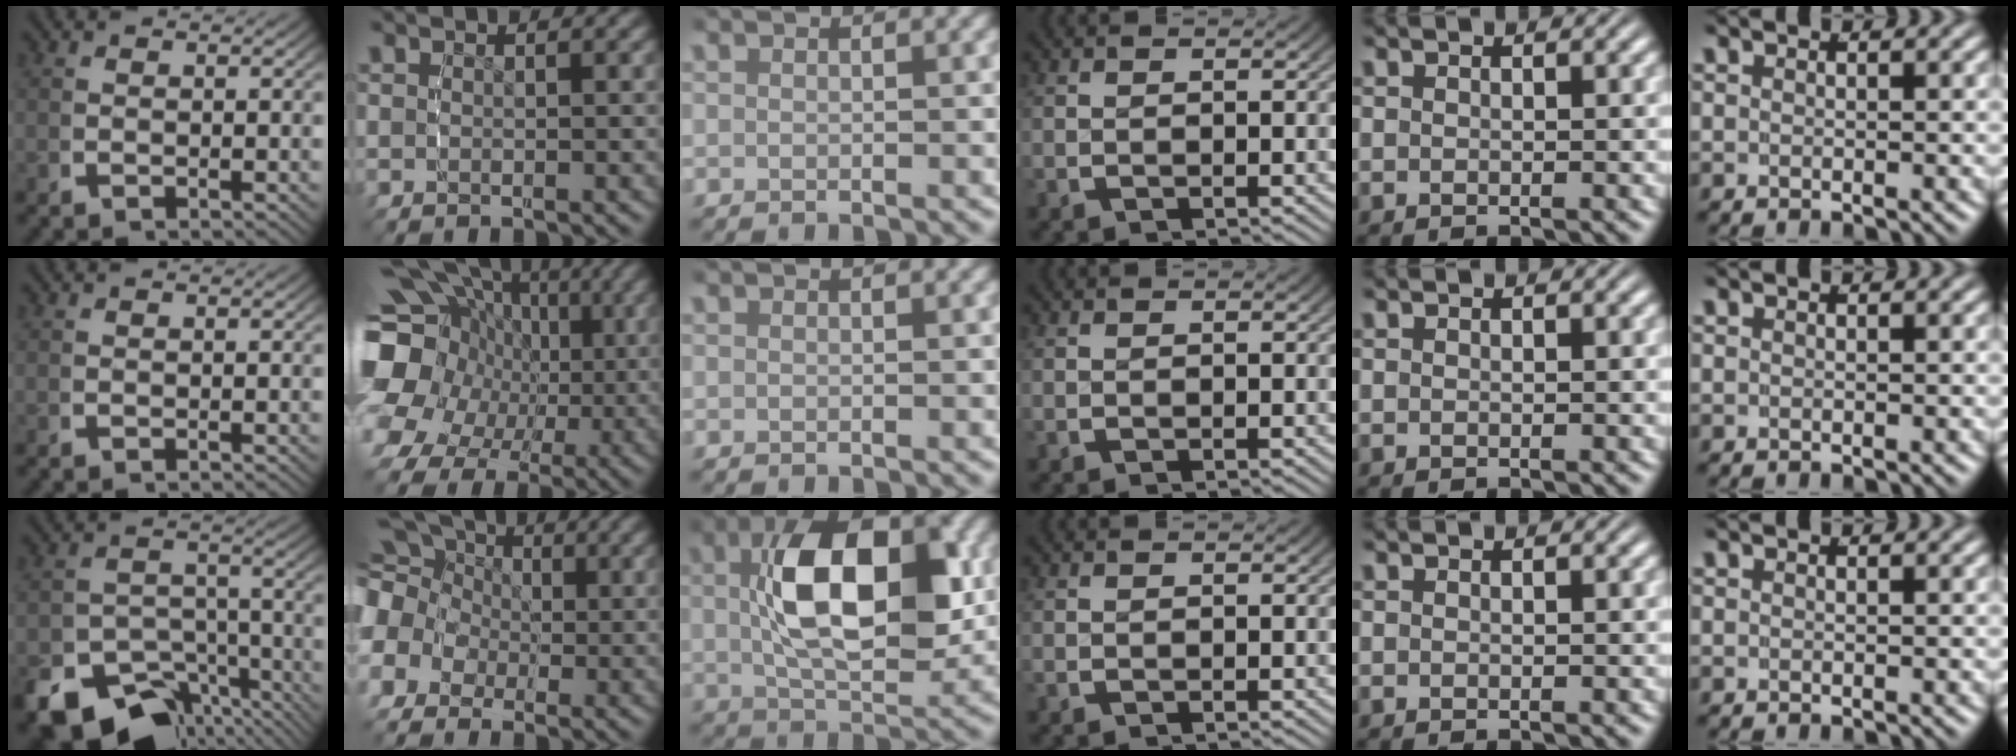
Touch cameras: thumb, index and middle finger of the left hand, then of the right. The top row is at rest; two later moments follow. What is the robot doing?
{"motion": "grasp_and_lifting", "object": "bottle cap"}